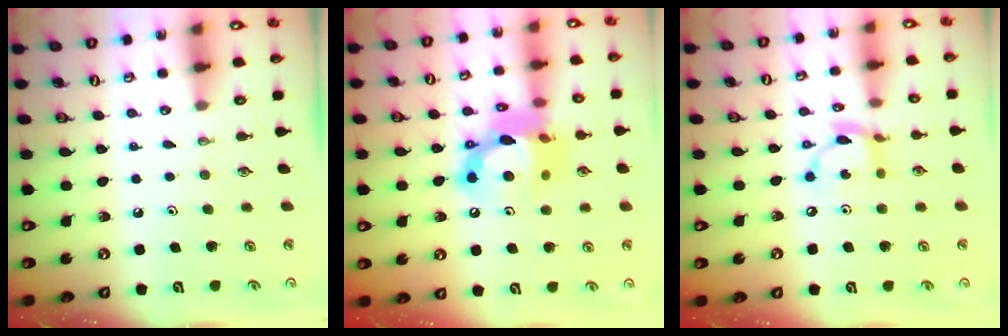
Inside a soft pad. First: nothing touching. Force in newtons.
{"total": 15.9, "press": 15.9, "slide": 0.9}
{"total": 9.0, "press": 9.0, "slide": 0.3}